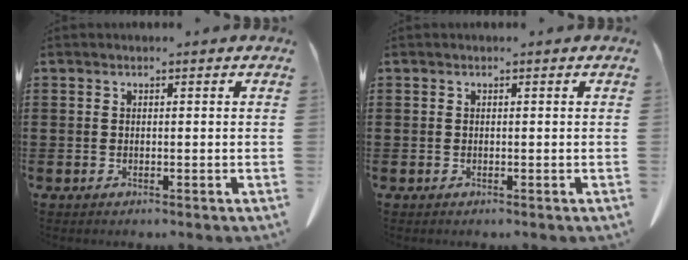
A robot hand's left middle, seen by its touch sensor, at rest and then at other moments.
{"total": 0.0}